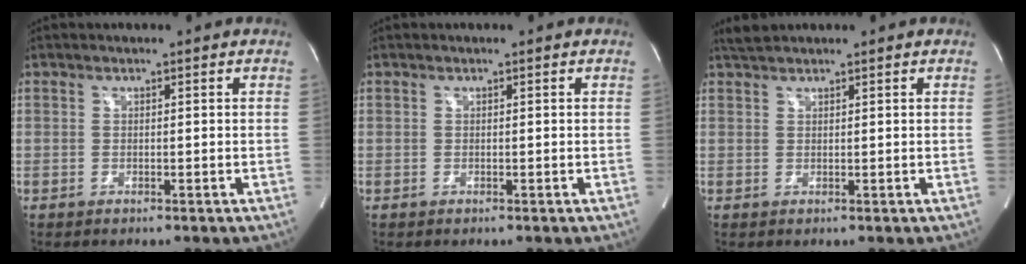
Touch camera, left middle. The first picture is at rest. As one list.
[{"total": 0.0}, {"total": 1.8, "force": [1.7, 0.1, 0.4], "torque": [-0.015, 0.012, 0.038]}]